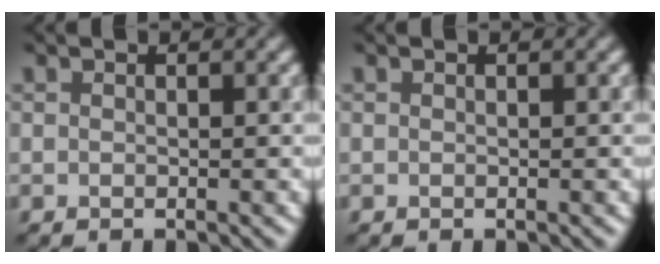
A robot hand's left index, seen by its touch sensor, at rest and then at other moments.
{"total": 0.0}